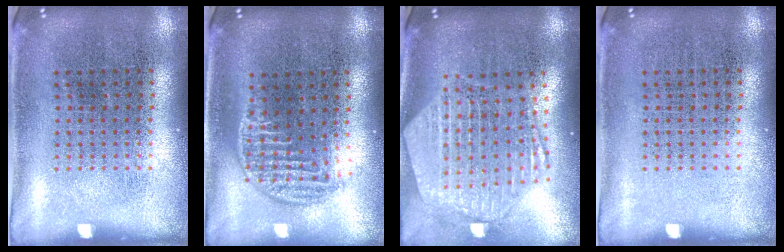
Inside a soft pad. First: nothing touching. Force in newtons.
{"total": 1.3, "press": 1.1, "slide": 0.7}
{"total": 2.7, "press": 2.2, "slide": 1.6}
{"total": 0.0}